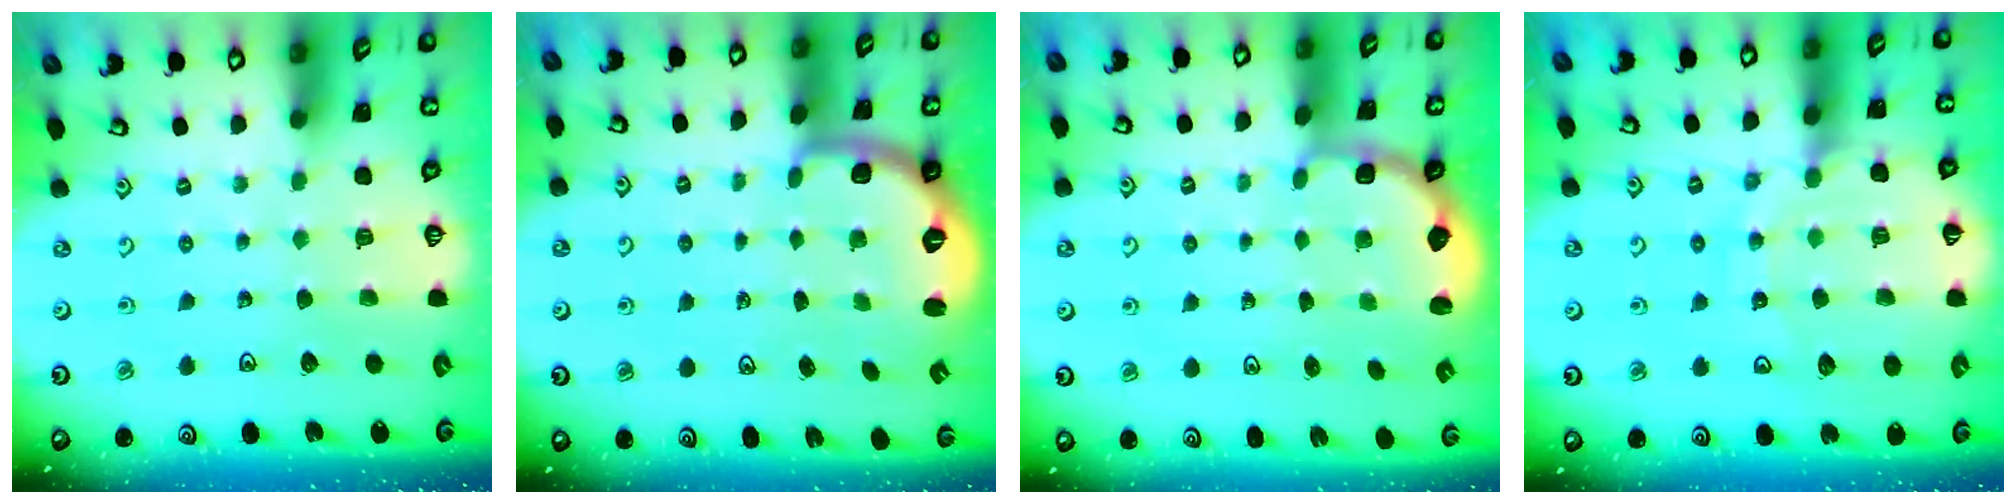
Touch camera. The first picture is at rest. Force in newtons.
{"total": 2.5, "press": 2.0, "slide": 1.6}
{"total": 2.6, "press": 2.1, "slide": 1.5}
{"total": 12.4, "press": 12.3, "slide": 1.7}